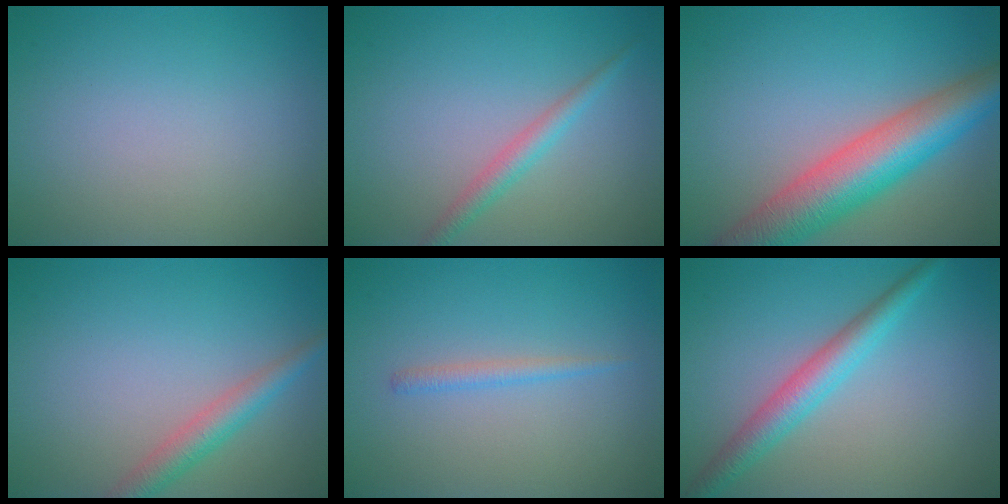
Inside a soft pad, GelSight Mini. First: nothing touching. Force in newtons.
{"total": 2.0, "press": 2.0, "slide": 0.0}
{"total": 8.8, "press": 8.8, "slide": 0.2}
{"total": 2.8, "press": 2.8, "slide": 0.2}
{"total": 1.1, "press": 1.1, "slide": 0.1}
{"total": 3.7, "press": 3.7, "slide": 0.1}